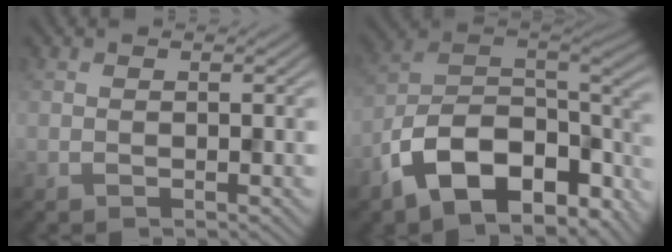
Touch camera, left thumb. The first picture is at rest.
{"total": 15.5, "force": [-9.0, 7.9, 9.9], "torque": [-0.217, -0.032, -0.148]}